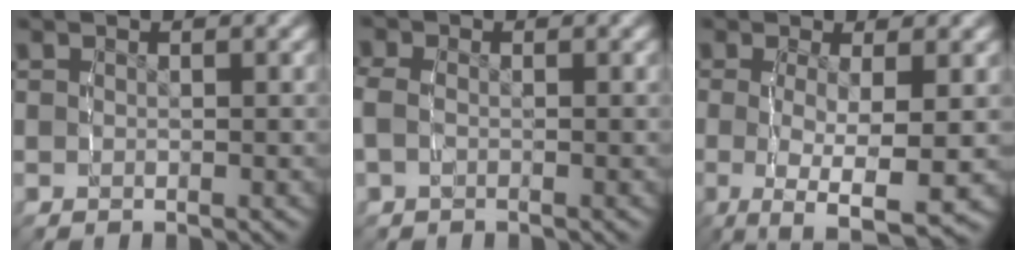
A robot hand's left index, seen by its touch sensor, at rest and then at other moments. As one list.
[{"total": 2.2, "force": [-0.3, 1.9, 1.2], "torque": [-0.039, -0.005, -0.004]}, {"total": 8.0, "force": [-4.3, 3.3, 6.0], "torque": [-0.130, -0.050, -0.045]}]